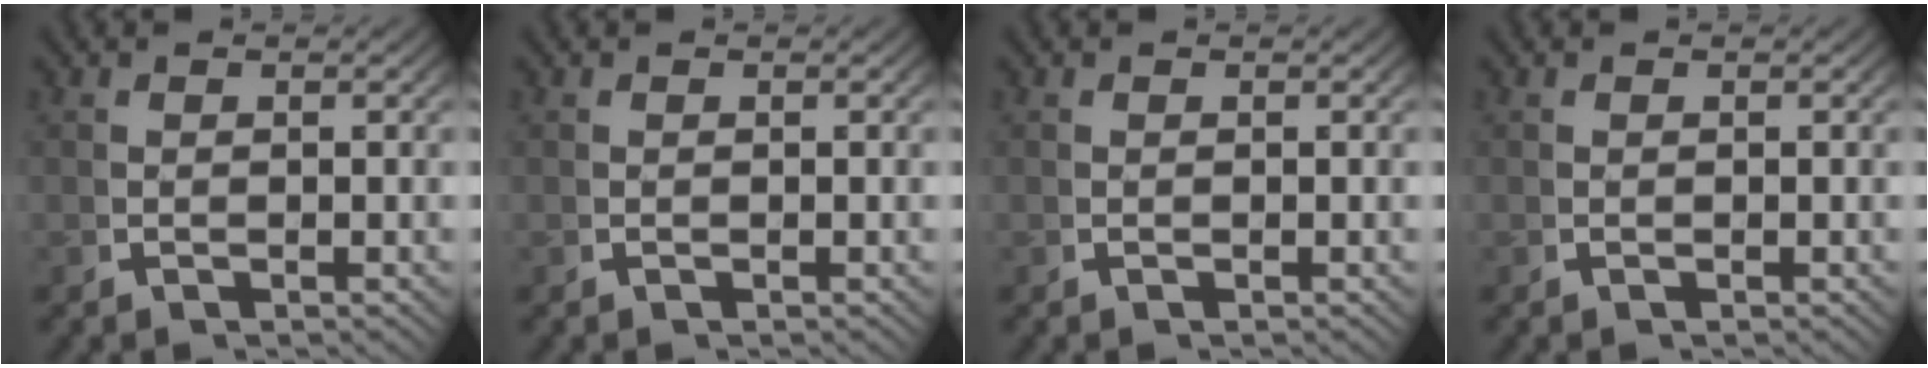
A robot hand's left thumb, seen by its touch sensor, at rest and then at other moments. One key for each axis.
{"total": 0.0}
{"total": 0.0}
{"total": 0.0}